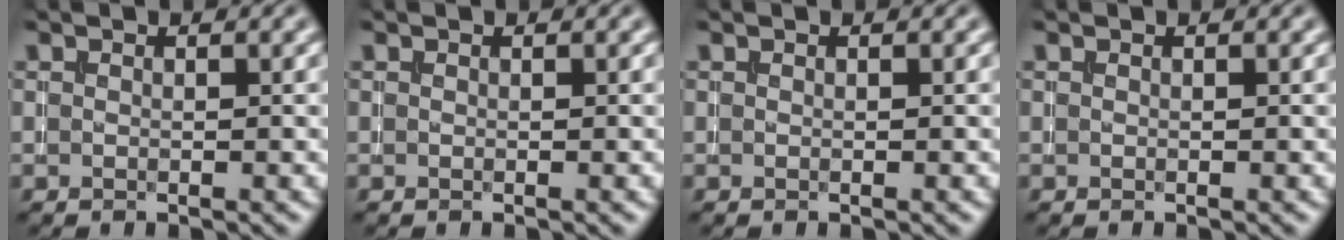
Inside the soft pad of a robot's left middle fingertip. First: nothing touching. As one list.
[{"total": 0.0}, {"total": 0.0}, {"total": 0.0}]